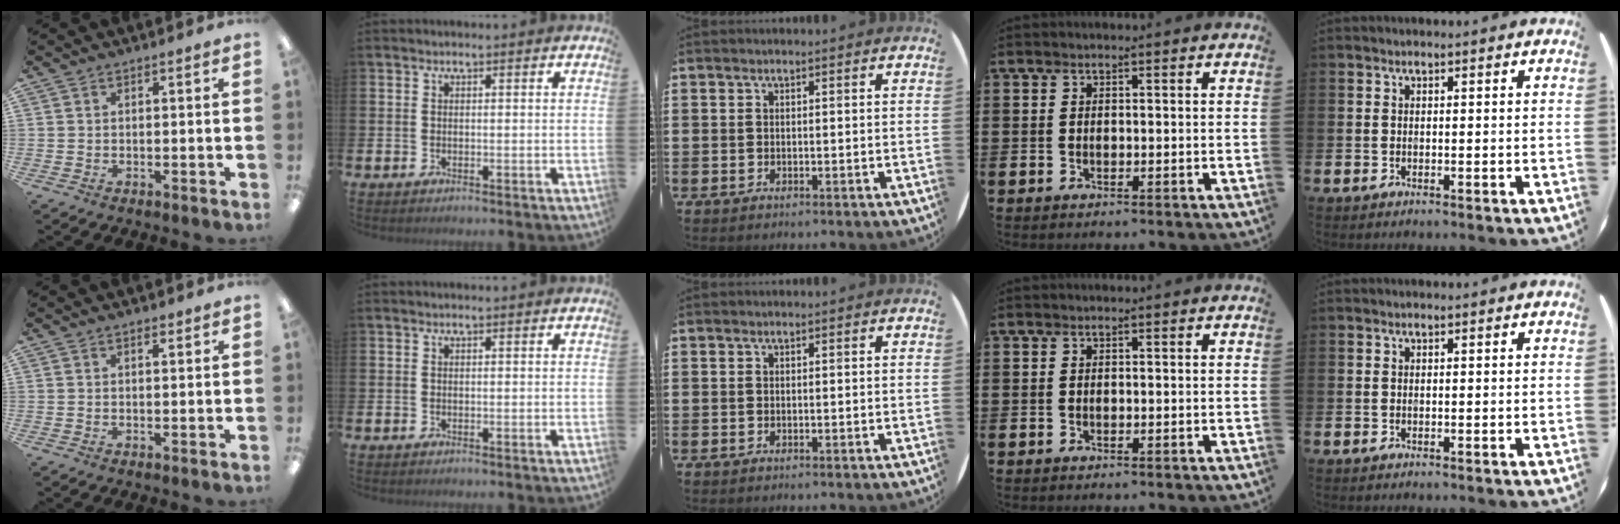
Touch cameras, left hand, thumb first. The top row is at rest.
{"thumb": {"total": 1.0, "force": [0.9, 0.3, 0.4], "torque": [-0.010, -0.002, 0.017]}}